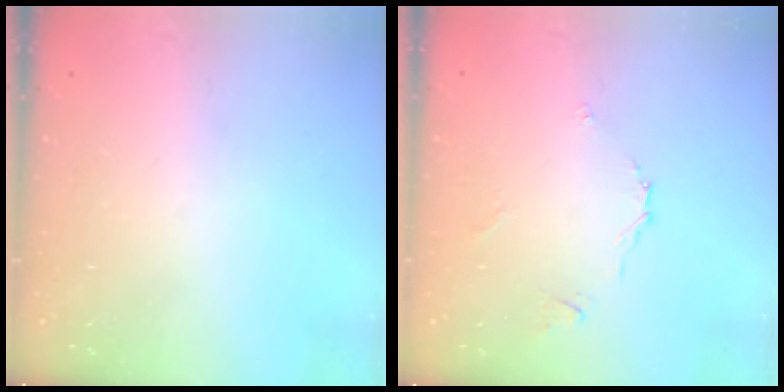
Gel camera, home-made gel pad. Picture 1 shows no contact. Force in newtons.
{"total": 3.9, "press": 3.9, "slide": 0.4}